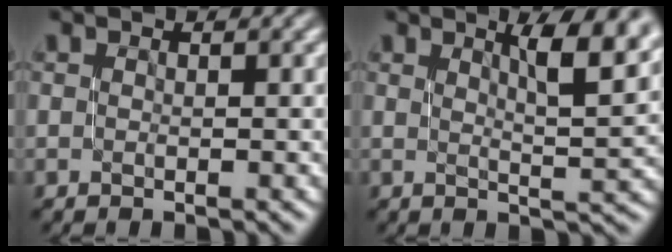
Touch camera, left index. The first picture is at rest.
{"total": 6.4, "force": [2.9, 1.6, 5.6], "torque": [-0.062, 0.003, 0.044]}